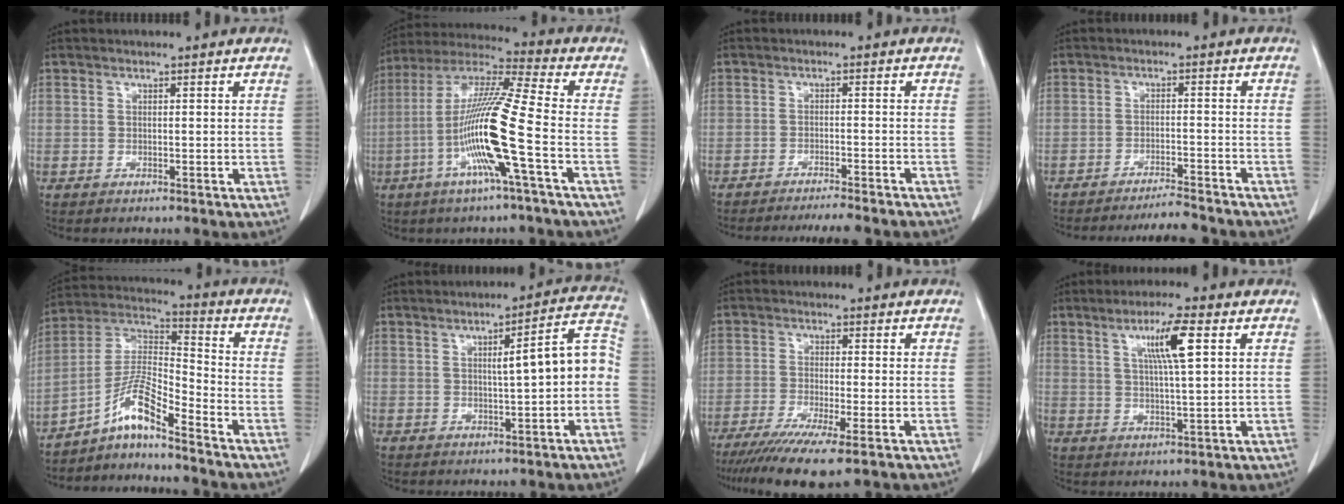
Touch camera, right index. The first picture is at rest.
{"total": 15.8, "force": [-4.6, -0.9, 15.0], "torque": [-0.301, -0.005, -0.100]}
{"total": 9.8, "force": [-9.1, 0.5, 3.5], "torque": [-0.039, -0.013, -0.117]}
{"total": 9.0, "force": [-8.6, -0.2, 2.6], "torque": [-0.030, -0.014, -0.122]}
{"total": 8.5, "force": [-6.3, 0.1, 5.7], "torque": [-0.123, 0.012, -0.121]}
{"total": 8.0, "force": [-0.4, 0.8, 8.0], "torque": [-0.102, 0.029, -0.008]}
{"total": 9.5, "force": [-6.4, 0.2, 7.0], "torque": [-0.117, -0.024, -0.102]}
{"total": 7.3, "force": [2.7, 0.1, 6.8], "torque": [-0.122, 0.004, 0.048]}